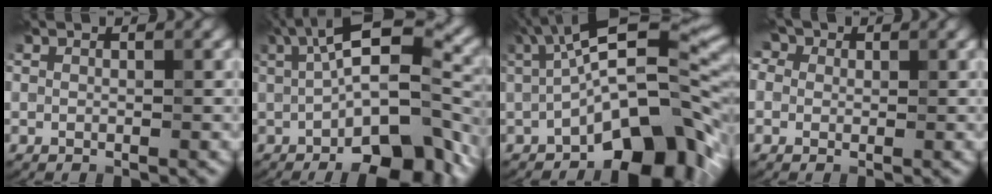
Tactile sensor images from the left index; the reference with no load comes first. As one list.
[{"total": 13.2, "force": [-3.0, 4.2, 12.2], "torque": [-0.190, 0.008, -0.043]}, {"total": 12.7, "force": [-2.4, 4.4, 11.7], "torque": [-0.162, 0.024, -0.046]}, {"total": 4.4, "force": [2.0, 3.3, 2.2], "torque": [-0.032, 0.036, -0.007]}]